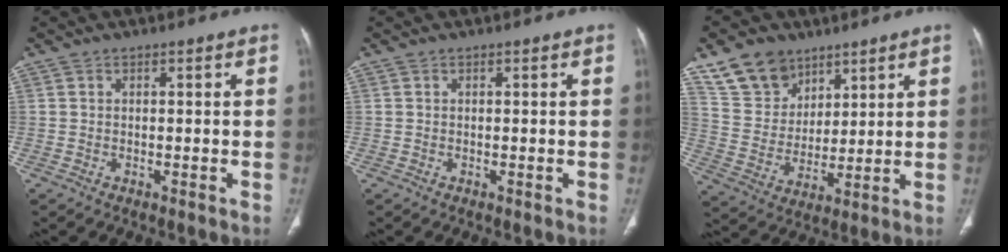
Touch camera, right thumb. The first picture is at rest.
{"total": 0.0}
{"total": 12.1, "force": [8.3, 8.1, 3.7], "torque": [-0.042, -0.041, 0.168]}